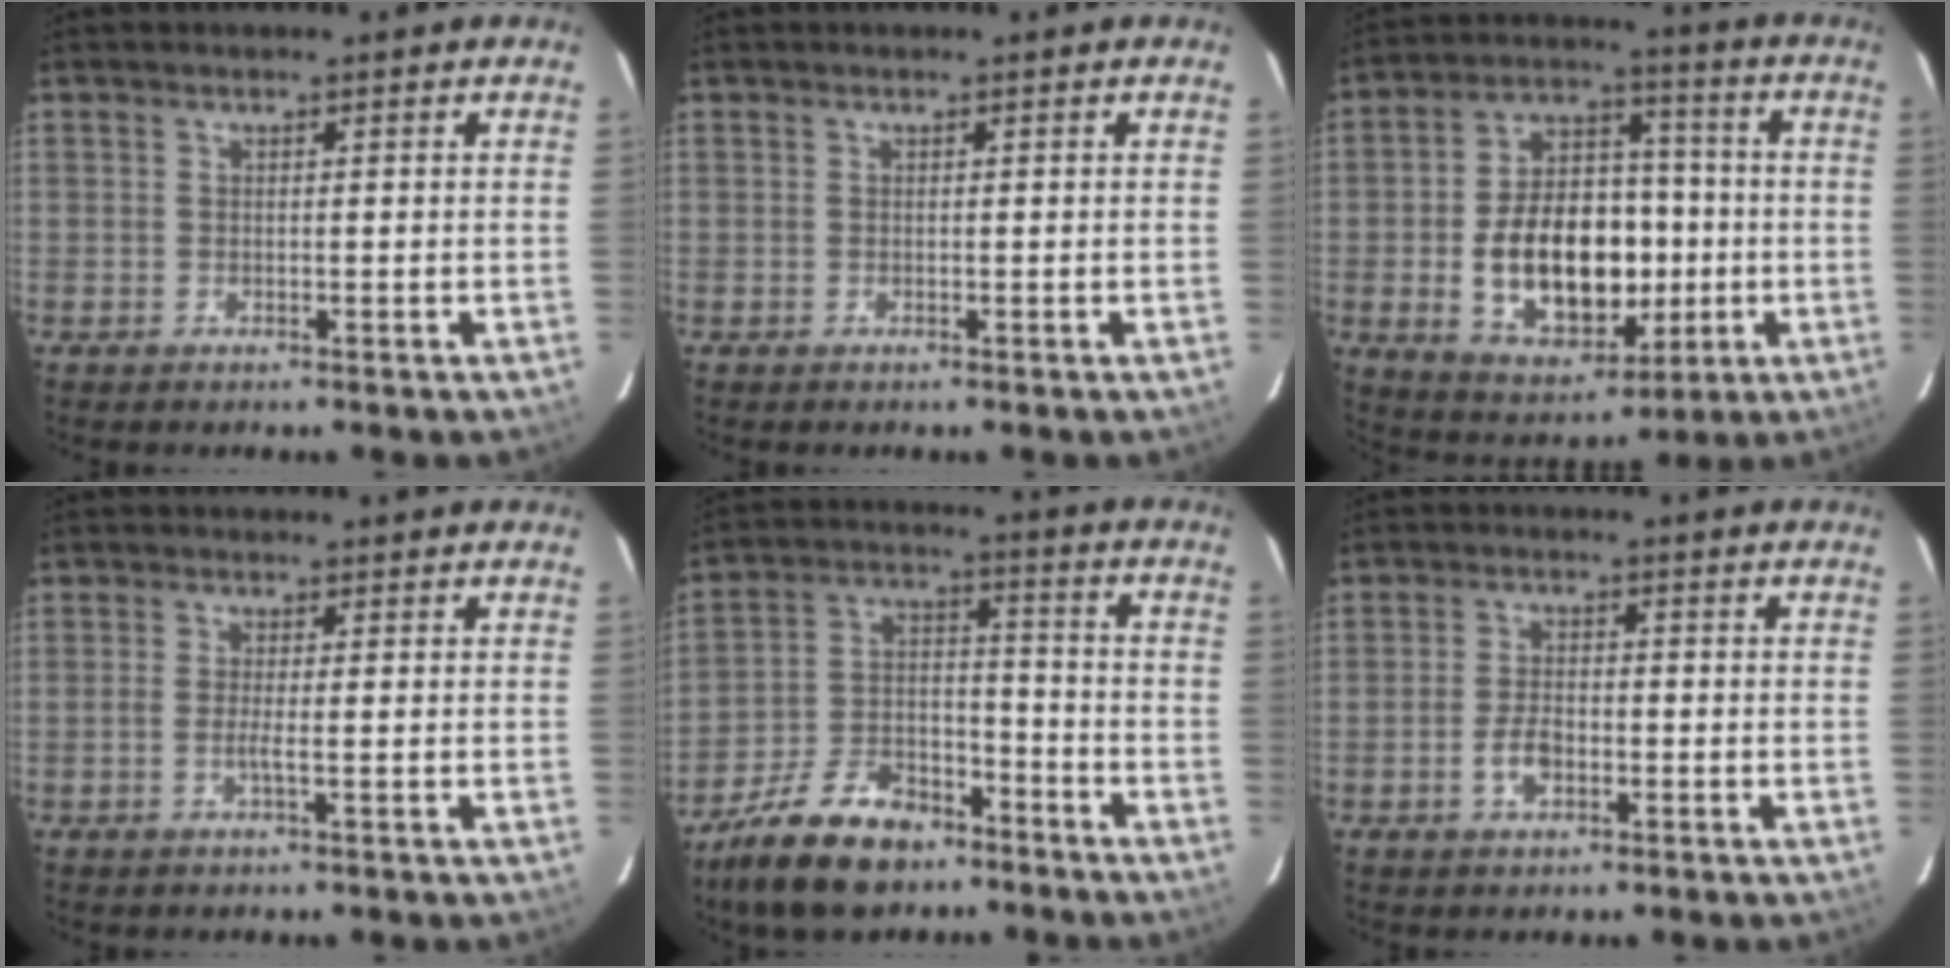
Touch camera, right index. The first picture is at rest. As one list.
[{"total": 0.0}, {"total": 18.4, "force": [-3.0, 11.8, 13.8], "torque": [-0.262, 0.025, -0.024]}, {"total": 1.6, "force": [-0.6, -0.3, 1.5], "torque": [-0.029, -0.002, -0.012]}, {"total": 15.7, "force": [-11.1, 7.9, 7.7], "torque": [-0.171, 0.011, -0.184]}, {"total": 4.1, "force": [-1.7, 2.3, 3.0], "torque": [-0.062, 0.003, -0.029]}]